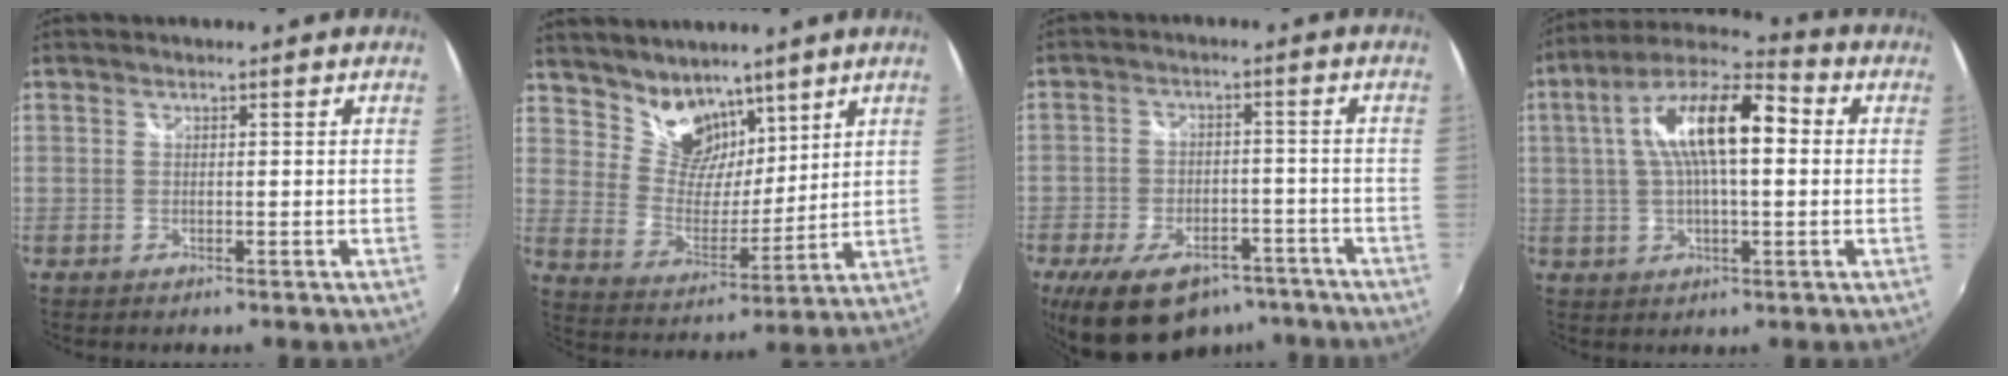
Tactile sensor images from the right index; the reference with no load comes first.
{"total": 10.9, "force": [8.1, 6.6, 3.2], "torque": [-0.058, 0.007, 0.155]}
{"total": 17.1, "force": [-11.7, 9.0, 8.6], "torque": [-0.183, -0.006, -0.165]}
{"total": 15.8, "force": [2.6, 5.8, 14.5], "torque": [-0.258, 0.027, 0.032]}